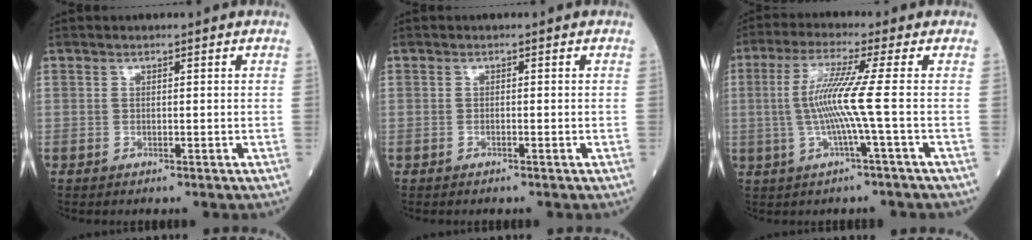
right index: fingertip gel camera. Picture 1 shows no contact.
{"total": 0.0}
{"total": 7.6, "force": [-0.6, -1.6, 7.4], "torque": [-0.157, 0.003, -0.011]}